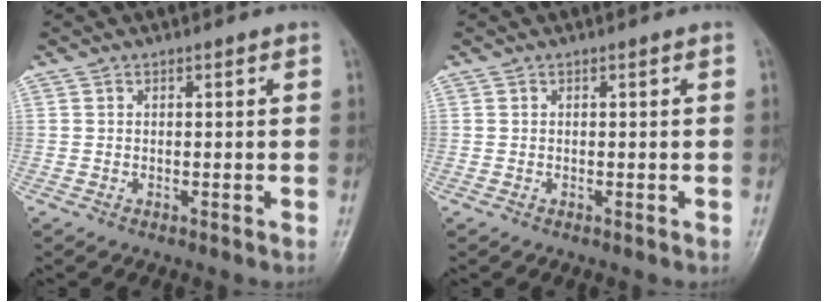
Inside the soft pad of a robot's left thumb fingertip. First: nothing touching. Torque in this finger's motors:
{"motor_torque": [0.01, 0.01, 0.01, -0.01, 0.00]}